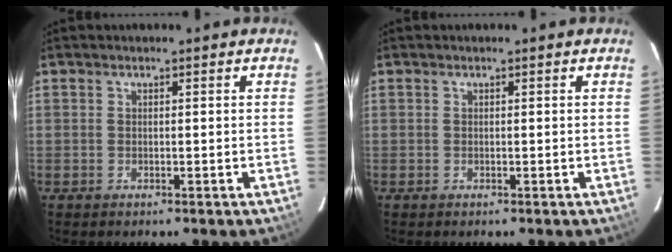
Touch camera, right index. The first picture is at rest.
{"total": 0.0}